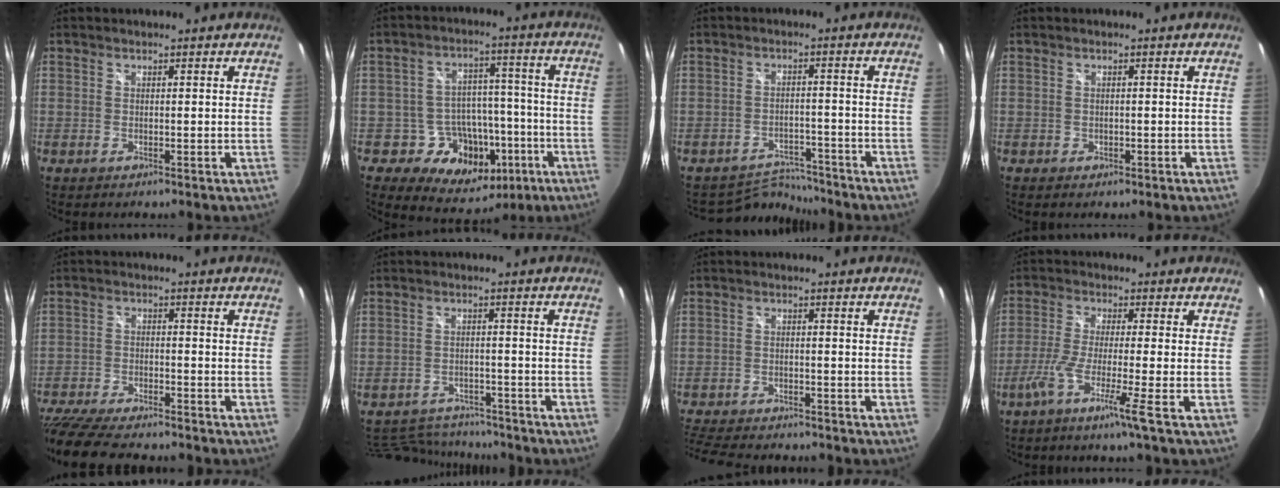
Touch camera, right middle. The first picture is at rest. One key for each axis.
{"total": 14.2, "fx": -6.2, "fy": 11.1, "fz": 6.2, "tx": -0.117, "ty": 0.029, "tz": -0.071}
{"total": 5.8, "fx": -5.6, "fy": 1.0, "fz": -1.0, "tx": 0.005, "ty": 0.009, "tz": -0.091}
{"total": 1.1, "fx": -0.6, "fy": 0.9, "fz": 0.3, "tx": -0.006, "ty": -0.004, "tz": -0.008}
{"total": 16.3, "fx": -14.0, "fy": 3.5, "fz": 7.5, "tx": -0.168, "ty": -0.040, "tz": -0.232}
{"total": 11.3, "fx": -10.3, "fy": 4.0, "fz": 2.5, "tx": -0.067, "ty": 0.014, "tz": -0.146}
{"total": 11.9, "fx": -10.5, "fy": 3.2, "fz": 4.4, "tx": -0.119, "ty": -0.015, "tz": -0.174}
{"total": 6.8, "fx": -3.9, "fy": -1.3, "fz": 5.4, "tx": -0.124, "ty": -0.012, "tz": -0.078}